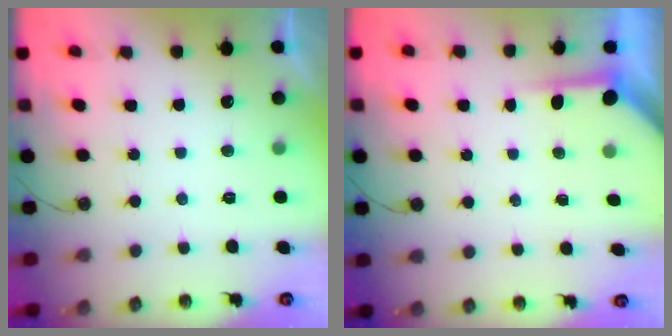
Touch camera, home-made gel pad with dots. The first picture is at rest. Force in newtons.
{"total": 3.8, "press": 3.7, "slide": 0.5}